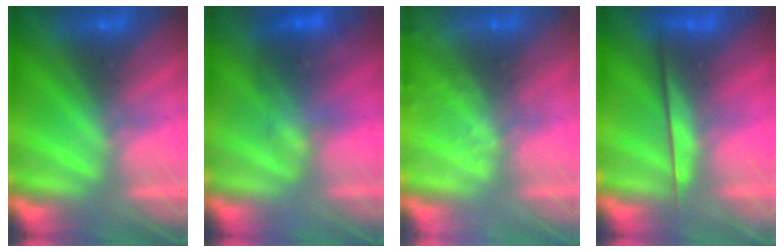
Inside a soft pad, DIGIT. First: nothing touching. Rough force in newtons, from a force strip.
{"total": 3.8}
{"total": 2.4}
{"total": 2.4}